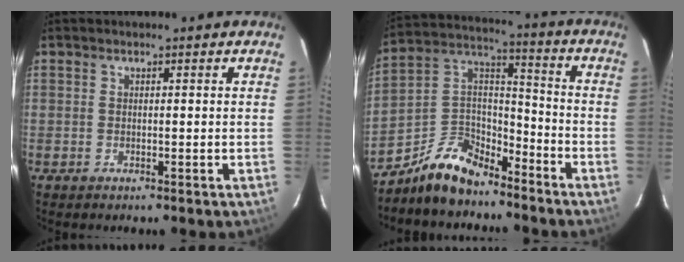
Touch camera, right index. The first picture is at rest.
{"total": 11.9, "force": [-9.4, 5.4, 5.1], "torque": [-0.118, 0.046, -0.171]}